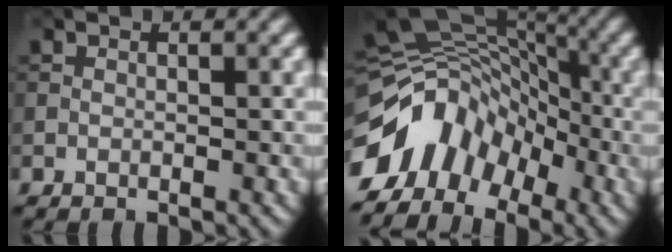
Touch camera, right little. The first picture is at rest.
{"total": 9.5, "force": [-5.7, 6.4, 4.2], "torque": [-0.078, 0.010, -0.120]}